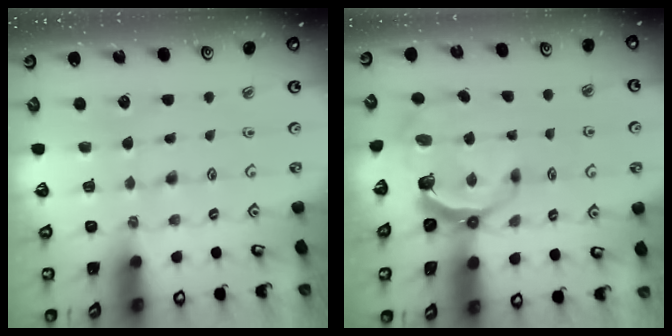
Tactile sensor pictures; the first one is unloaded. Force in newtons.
{"total": 6.8, "press": 5.4, "slide": 4.1}